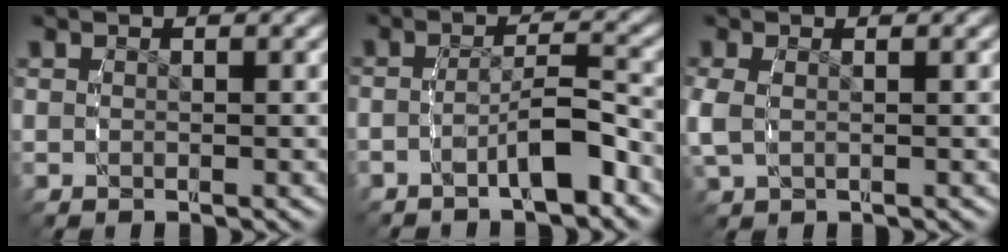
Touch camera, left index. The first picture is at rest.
{"total": 3.9, "force": [-2.9, 1.2, 2.3], "torque": [-0.043, 0.000, -0.050]}
{"total": 1.7, "force": [0.2, 1.1, 1.3], "torque": [-0.047, -0.008, 0.013]}